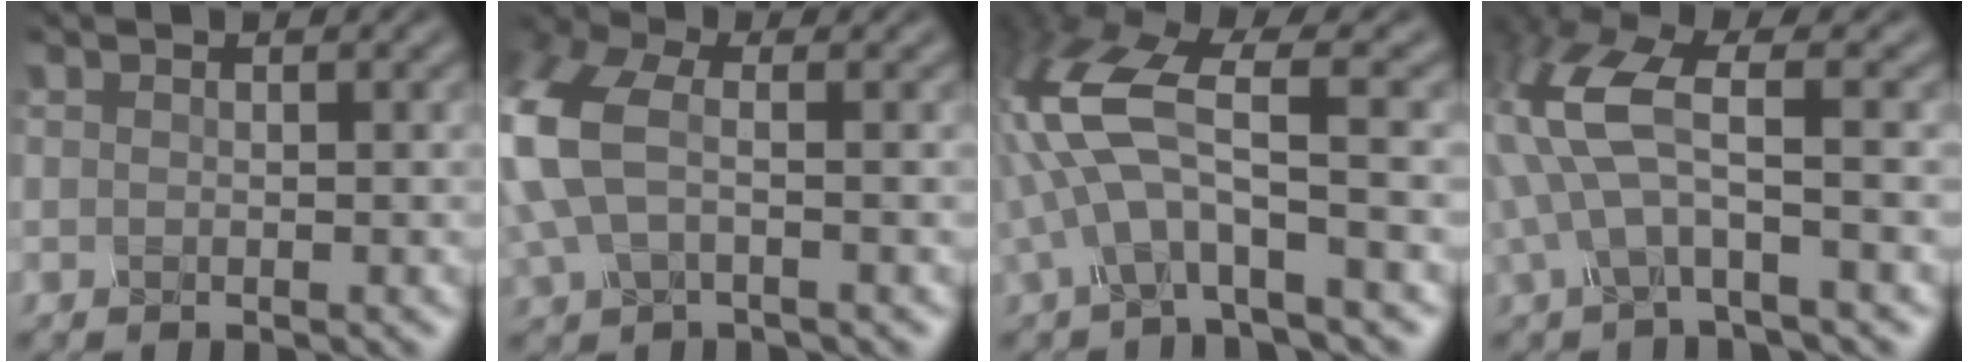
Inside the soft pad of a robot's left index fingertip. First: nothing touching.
{"total": 5.4, "force": [1.1, 2.8, 4.5], "torque": [-0.159, 0.011, 0.025]}
{"total": 7.0, "force": [-0.7, 2.0, 6.7], "torque": [-0.178, 0.017, -0.015]}
{"total": 5.4, "force": [0.0, 1.3, 5.2], "torque": [-0.159, 0.012, 0.002]}